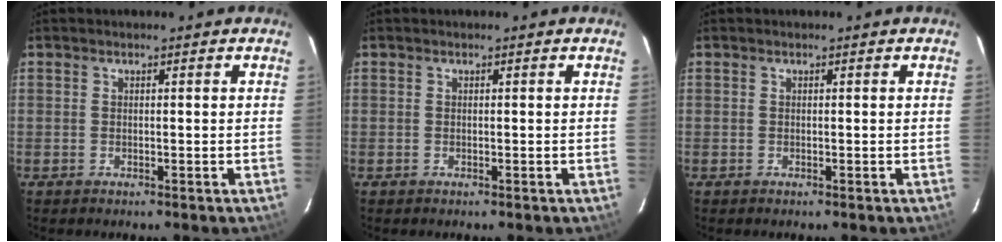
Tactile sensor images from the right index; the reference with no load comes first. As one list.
[{"total": 0.0}, {"total": 0.0}]